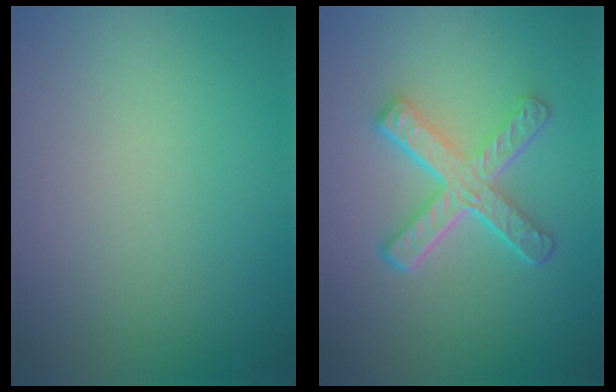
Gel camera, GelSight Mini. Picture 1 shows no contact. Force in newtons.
{"total": 5.3, "press": 3.7, "slide": 3.8}